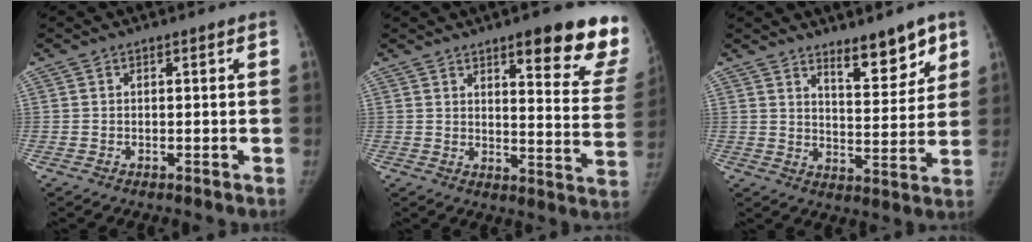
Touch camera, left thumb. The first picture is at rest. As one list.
[{"total": 18.1, "force": [12.3, 4.3, 12.5], "torque": [-0.117, -0.067, 0.147]}, {"total": 9.6, "force": [6.8, 3.3, 6.0], "torque": [-0.056, -0.054, 0.108]}]